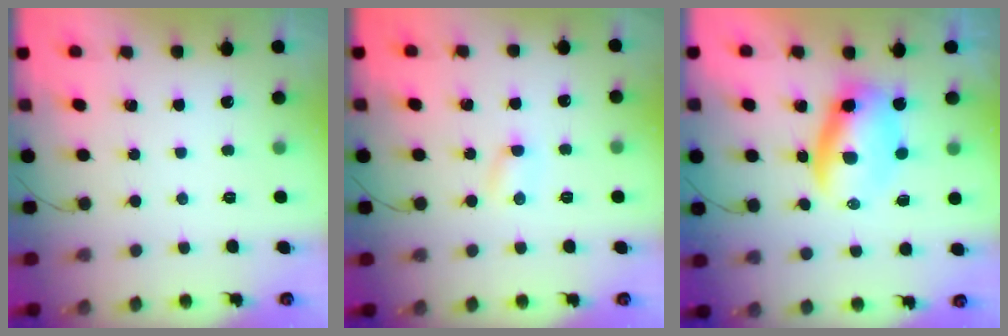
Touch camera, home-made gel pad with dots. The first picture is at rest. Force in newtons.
{"total": 1.8, "press": 1.7, "slide": 0.5}
{"total": 6.9, "press": 6.6, "slide": 2.0}